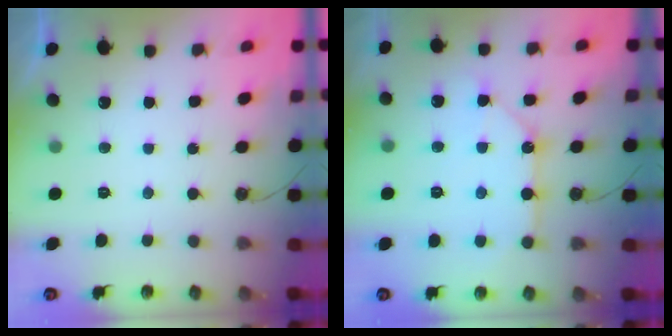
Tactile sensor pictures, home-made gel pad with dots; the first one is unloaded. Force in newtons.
{"total": 12.0, "press": 12.0, "slide": 1.0}